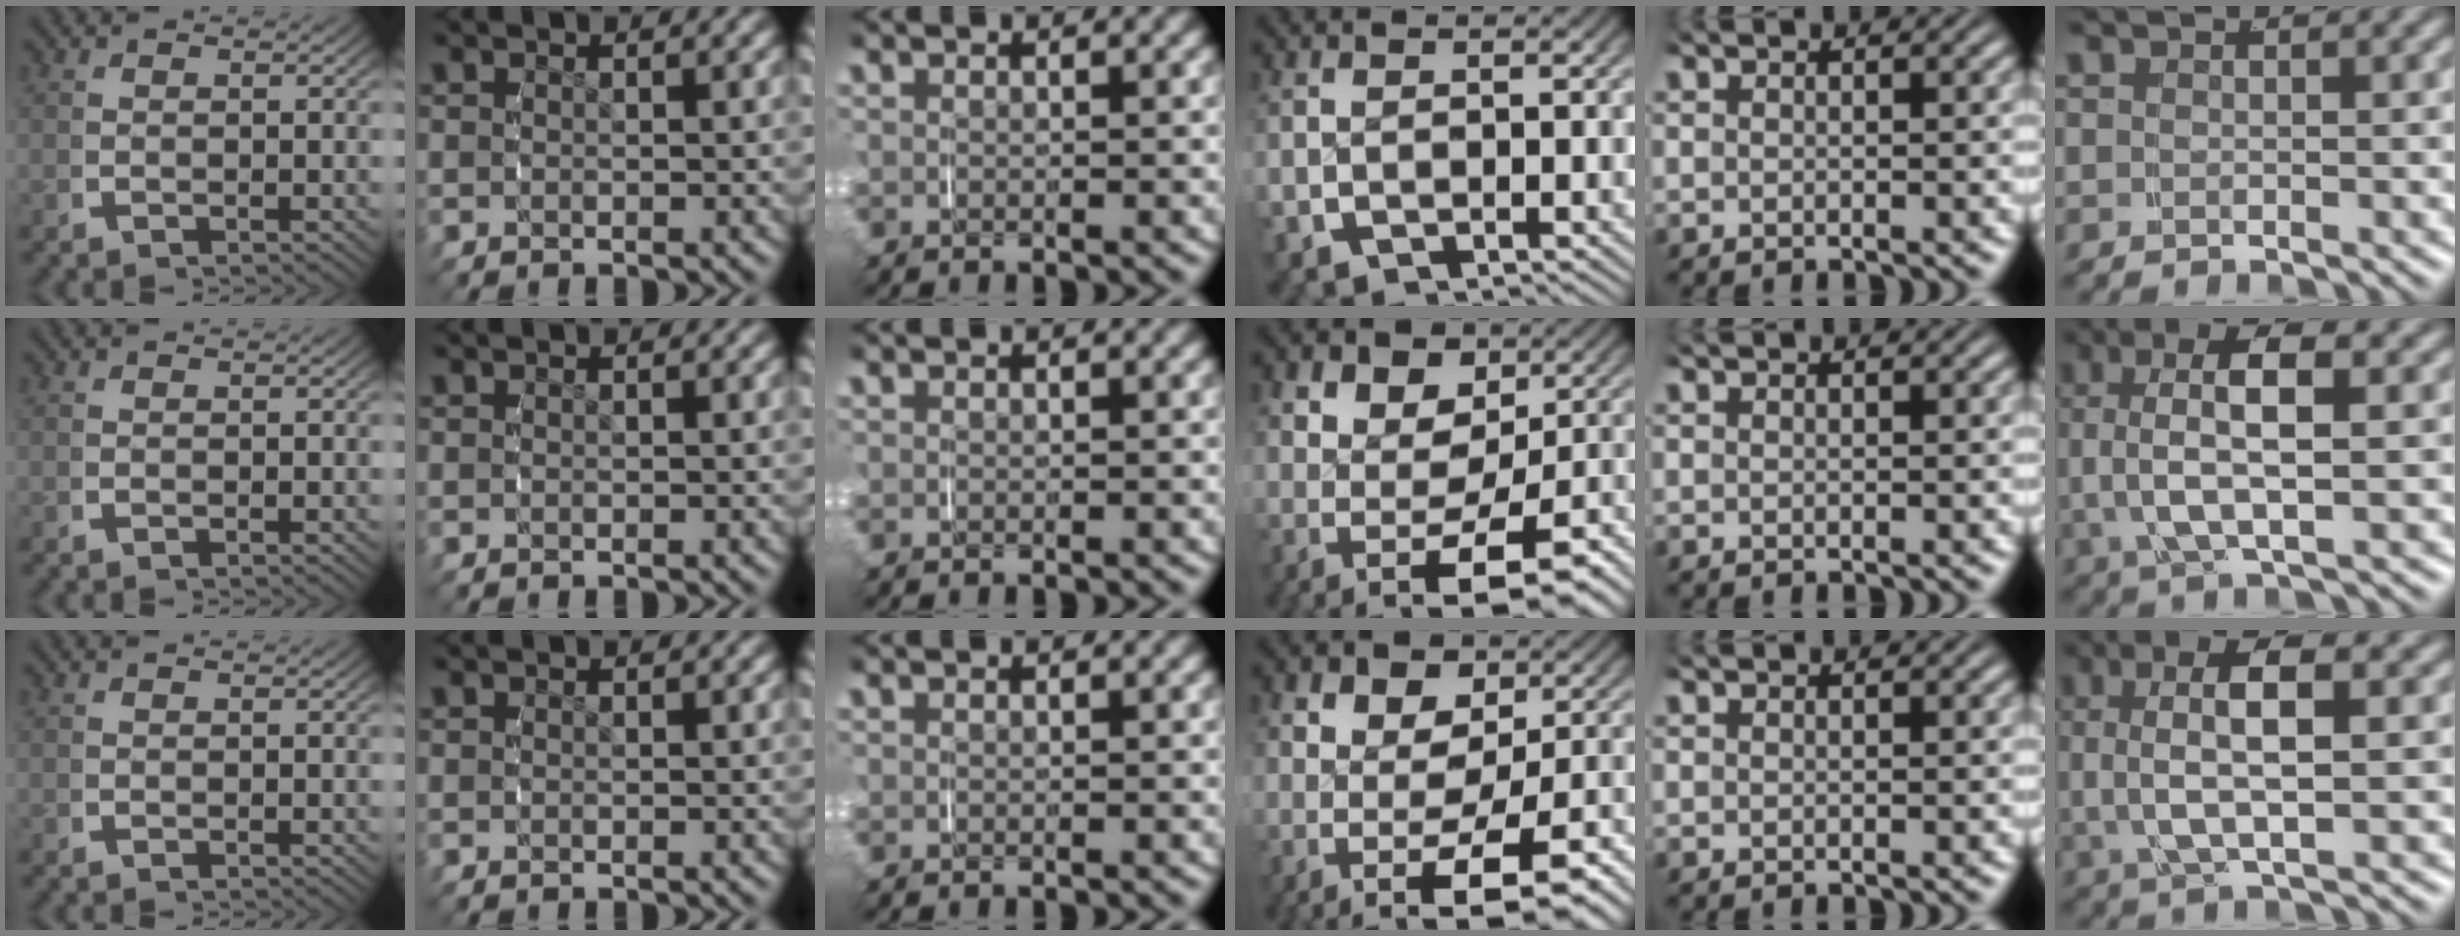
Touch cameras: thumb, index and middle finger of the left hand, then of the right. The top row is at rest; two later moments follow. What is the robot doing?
{"motion": "grasp_and_lifting", "object": "shirt"}